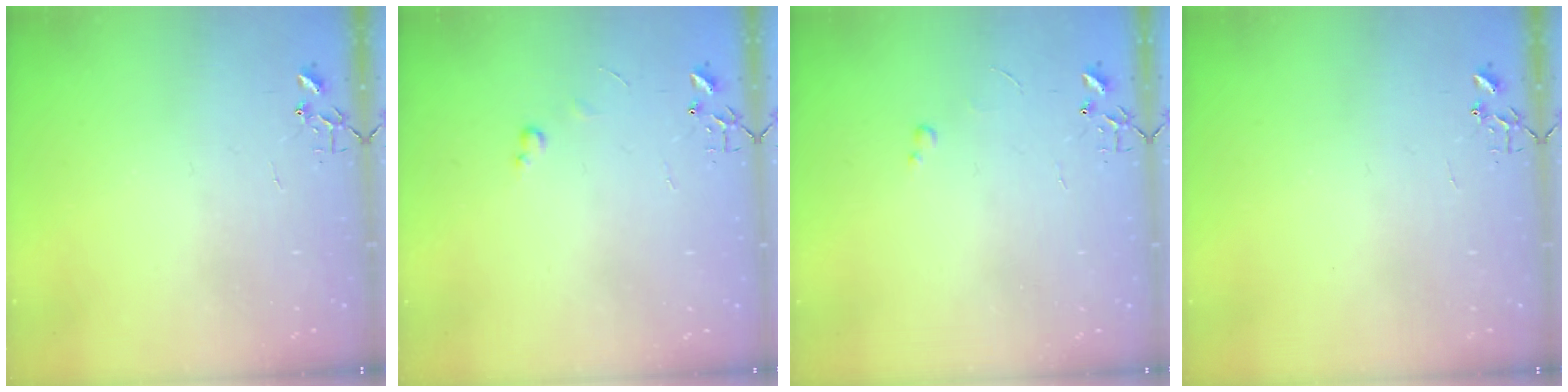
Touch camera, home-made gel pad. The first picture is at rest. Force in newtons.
{"total": 3.4, "press": 3.4, "slide": 0.5}
{"total": 2.0, "press": 2.0, "slide": 0.3}
{"total": 0.0}